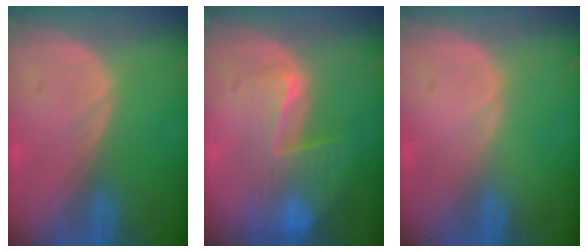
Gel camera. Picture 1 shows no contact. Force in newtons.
{"total": 8.4, "press": 7.2, "slide": 4.3}
{"total": 0.0}